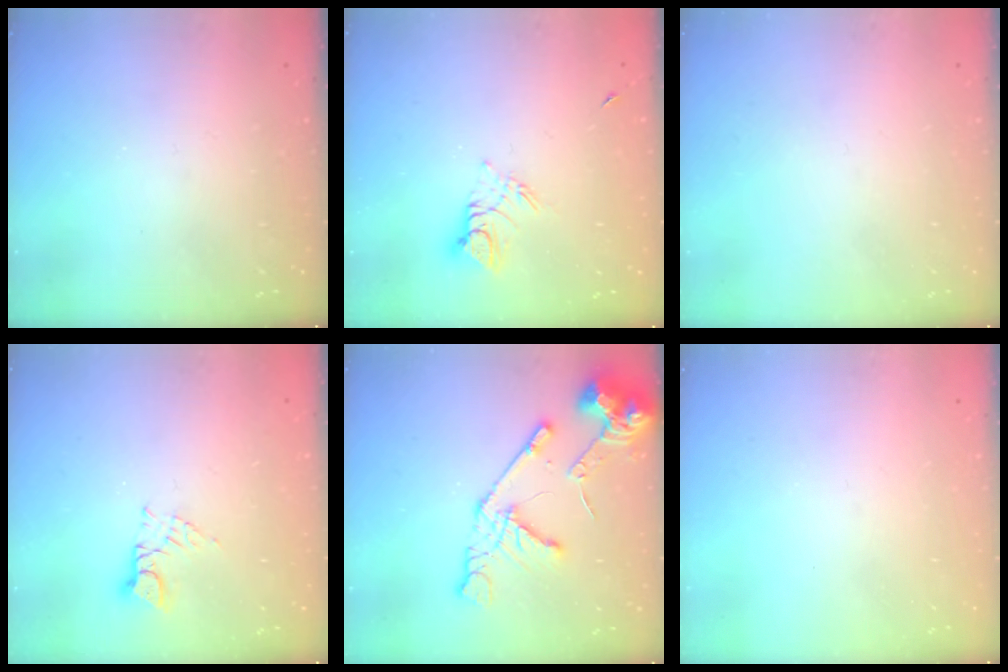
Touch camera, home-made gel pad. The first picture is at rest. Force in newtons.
{"total": 7.3, "press": 7.3, "slide": 0.6}
{"total": 0.0}
{"total": 3.0, "press": 3.0, "slide": 0.5}
{"total": 14.8, "press": 14.7, "slide": 1.9}
{"total": 0.0}